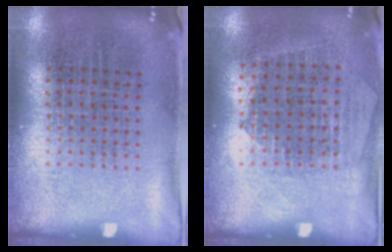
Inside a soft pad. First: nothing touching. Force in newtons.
{"total": 1.2, "press": 1.1, "slide": 0.5}